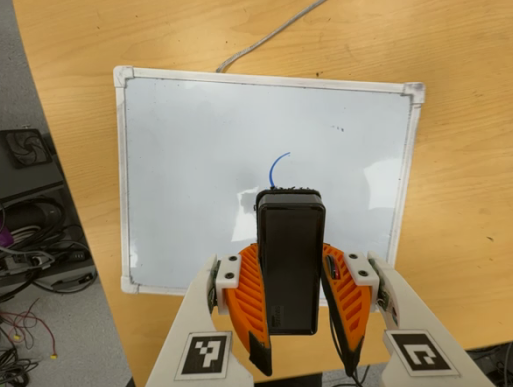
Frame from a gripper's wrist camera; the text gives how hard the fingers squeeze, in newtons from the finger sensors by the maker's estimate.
{"total": 6.6, "left": 5.4, "right": 7.7}